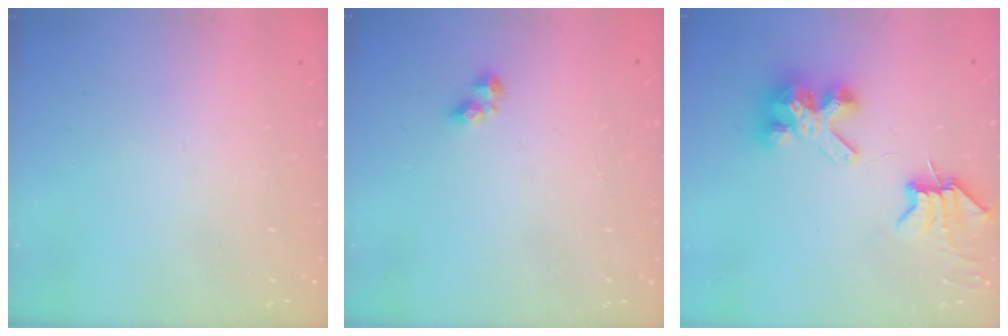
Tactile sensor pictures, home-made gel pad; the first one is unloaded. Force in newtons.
{"total": 3.1, "press": 3.0, "slide": 0.4}
{"total": 8.2, "press": 8.1, "slide": 0.9}